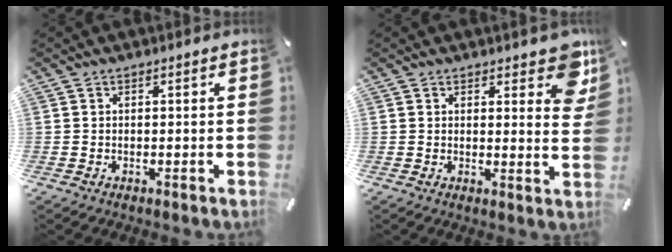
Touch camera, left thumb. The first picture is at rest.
{"total": 7.6, "force": [4.9, 3.3, 4.8], "torque": [-0.046, -0.030, 0.080]}